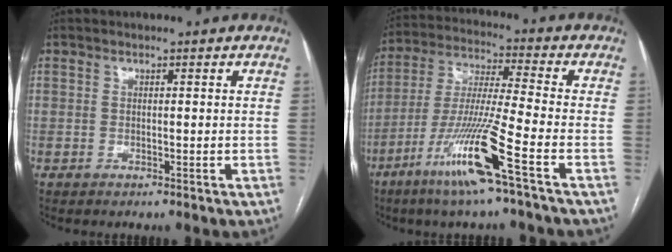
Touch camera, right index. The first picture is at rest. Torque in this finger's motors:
{"motor_torque": [1.76, -0.38, 0.91, 0.21]}